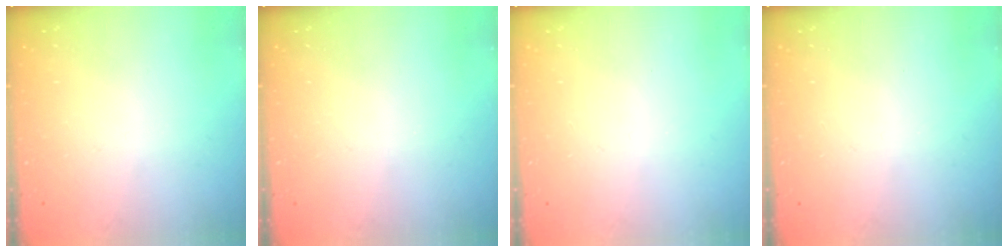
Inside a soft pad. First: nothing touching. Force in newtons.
{"total": 0.0}
{"total": 0.0}
{"total": 0.0}